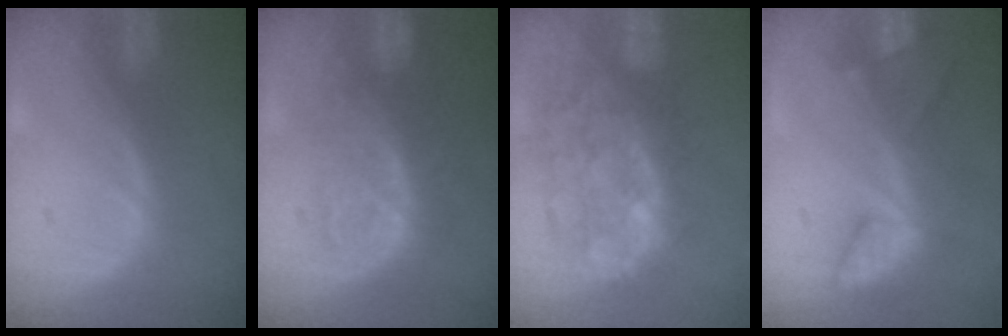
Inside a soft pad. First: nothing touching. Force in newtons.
{"total": 9.4, "press": 8.5, "slide": 3.9}
{"total": 10.3, "press": 9.8, "slide": 3.2}
{"total": 8.4, "press": 7.2, "slide": 4.4}